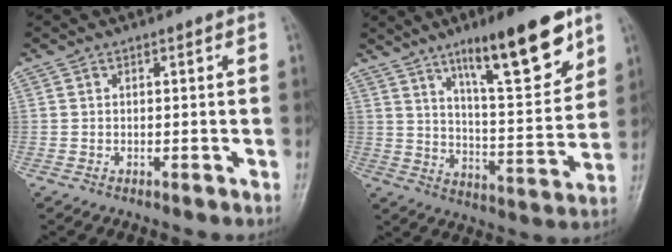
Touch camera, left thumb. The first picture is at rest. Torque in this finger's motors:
{"motor_torque": [0.69, 0.62, 1.42, -1.35, 0.14]}